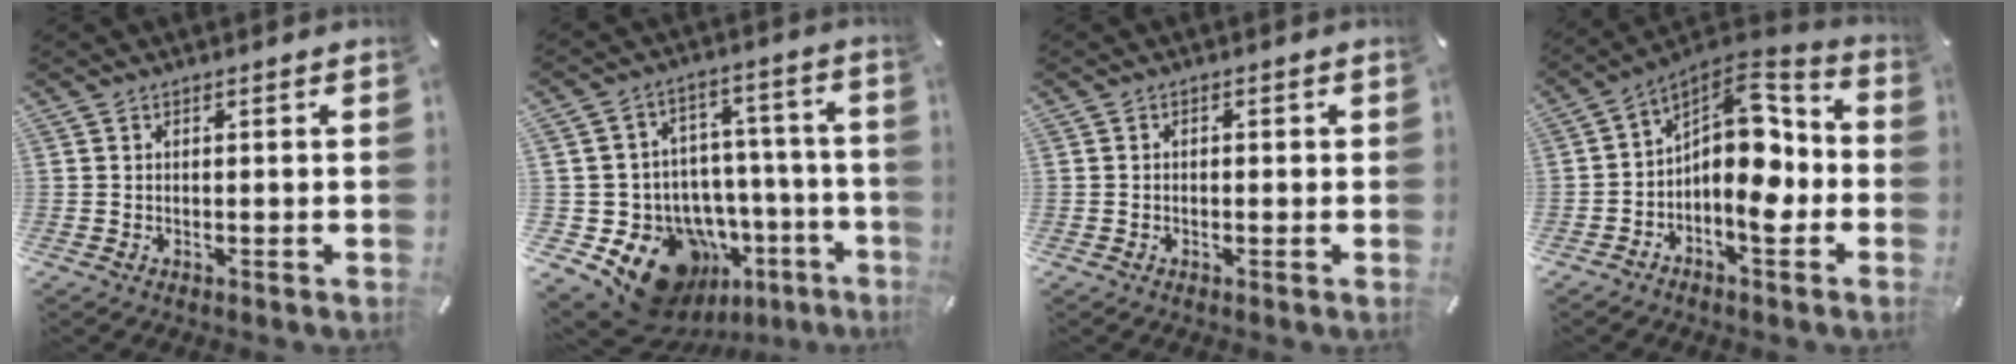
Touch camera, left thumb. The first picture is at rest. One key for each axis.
{"total": 19.8, "fx": -10.9, "fy": 13.2, "fz": 10.0, "tx": -0.161, "ty": 0.054, "tz": -0.152}
{"total": 1.0, "fx": -0.4, "fy": 0.8, "fz": 0.5, "tx": -0.011, "ty": 0.002, "tz": -0.010}
{"total": 12.8, "fx": -1.5, "fy": 7.3, "fz": 10.4, "tx": -0.152, "ty": -0.019, "tz": -0.031}